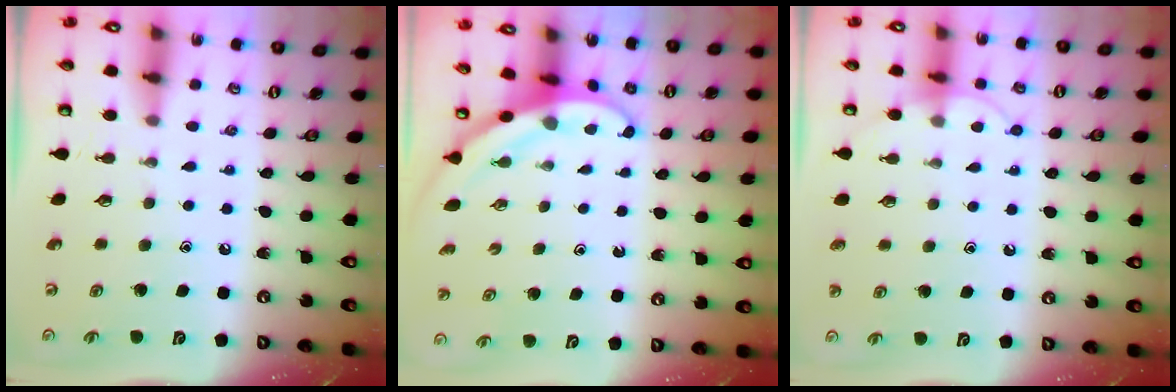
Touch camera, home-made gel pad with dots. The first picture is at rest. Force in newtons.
{"total": 3.2, "press": 3.2, "slide": 0.1}
{"total": 5.4, "press": 5.4, "slide": 0.5}